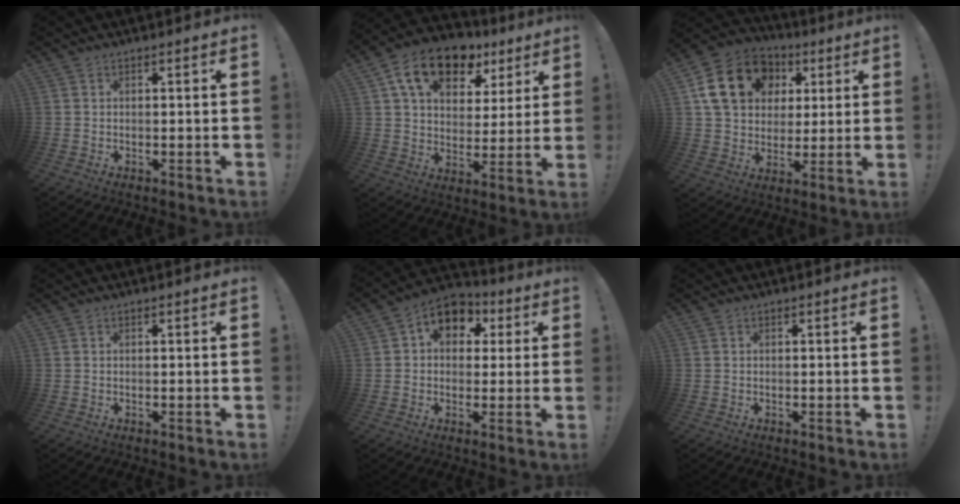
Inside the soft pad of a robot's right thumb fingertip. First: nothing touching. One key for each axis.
{"total": 16.6, "fx": 9.6, "fy": 9.9, "fz": 9.2, "tx": -0.149, "ty": -0.047, "tz": 0.172}
{"total": 18.4, "fx": 6.8, "fy": 14.1, "fz": 9.7, "tx": -0.147, "ty": -0.009, "tz": 0.143}
{"total": 0.0}
{"total": 10.2, "fx": 3.5, "fy": 7.8, "fz": 5.6, "tx": -0.072, "ty": -0.008, "tz": 0.068}
{"total": 0.0}